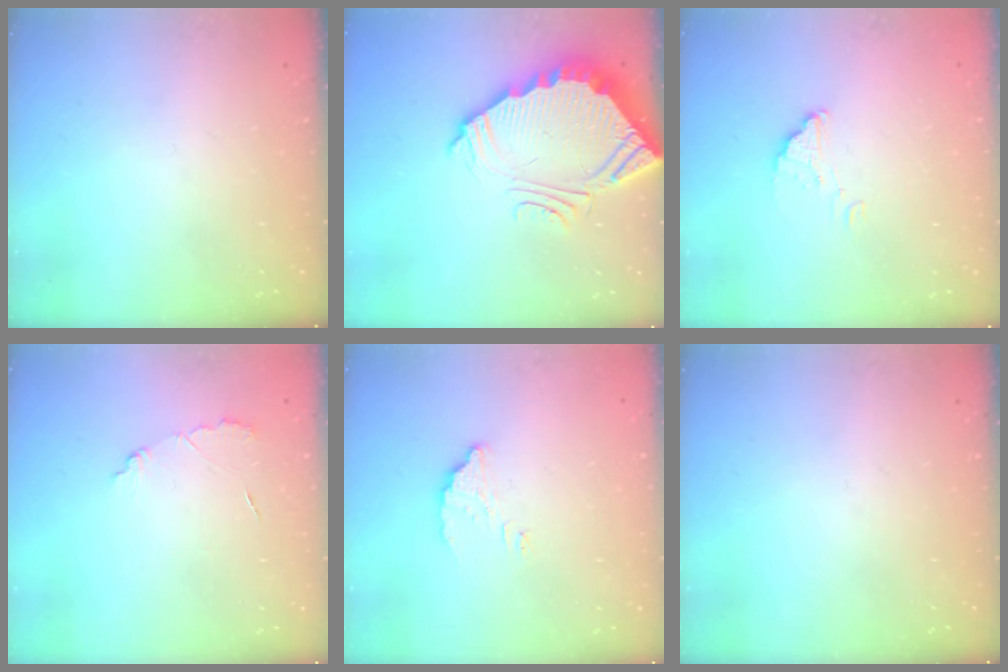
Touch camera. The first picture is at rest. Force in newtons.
{"total": 5.8, "press": 5.8, "slide": 0.4}
{"total": 2.2, "press": 2.2, "slide": 0.1}
{"total": 4.7, "press": 4.7, "slide": 0.4}
{"total": 3.5, "press": 3.4, "slide": 0.4}
{"total": 0.0}